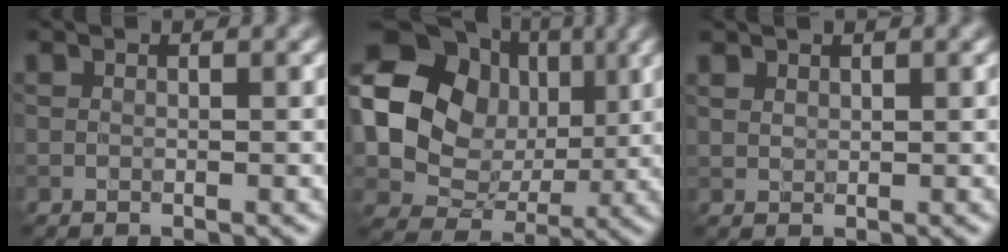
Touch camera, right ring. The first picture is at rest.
{"total": 13.8, "force": [2.5, 11.7, 7.0], "torque": [-0.148, 0.033, 0.043]}
{"total": 0.7, "force": [0.4, -0.2, -0.6], "torque": [0.005, 0.009, 0.024]}